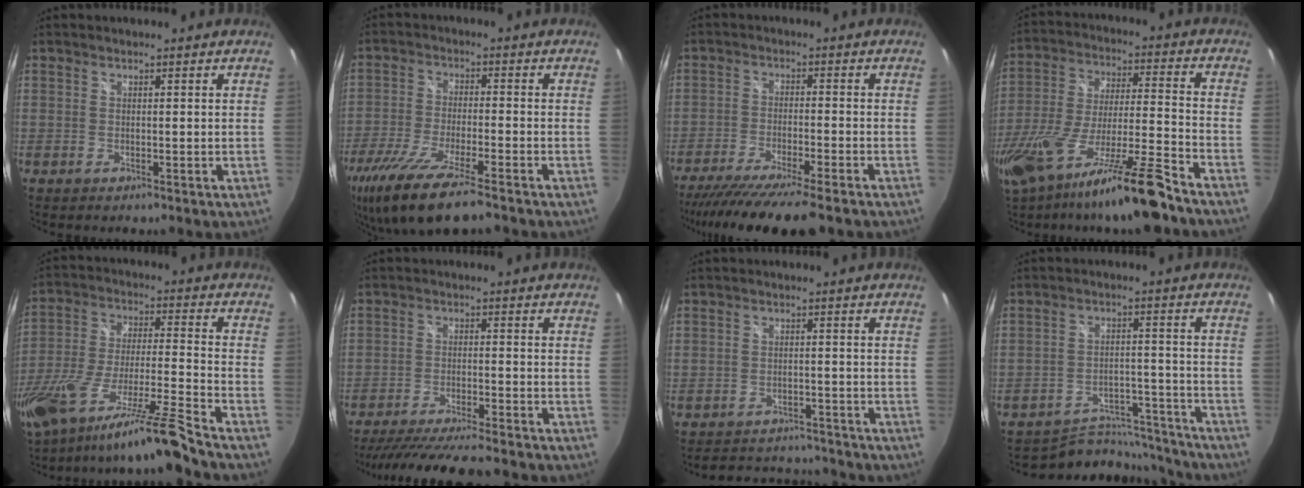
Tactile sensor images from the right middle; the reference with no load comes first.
{"total": 14.3, "force": [-10.6, 1.8, 9.4], "torque": [-0.201, -0.050, -0.193]}
{"total": 14.0, "force": [-11.8, 0.1, 7.6], "torque": [-0.149, -0.040, -0.191]}
{"total": 23.3, "force": [-16.7, 4.5, 15.7], "torque": [-0.294, -0.048, -0.267]}
{"total": 20.0, "force": [-15.7, -1.0, 12.2], "torque": [-0.217, -0.052, -0.270]}
{"total": 15.1, "force": [-13.3, 1.2, 7.0], "torque": [-0.139, -0.017, -0.212]}
{"total": 8.8, "force": [-8.2, 2.8, 1.8], "torque": [-0.045, 0.020, -0.110]}
{"total": 12.5, "force": [-11.8, 3.7, 1.7], "torque": [-0.036, 0.026, -0.162]}